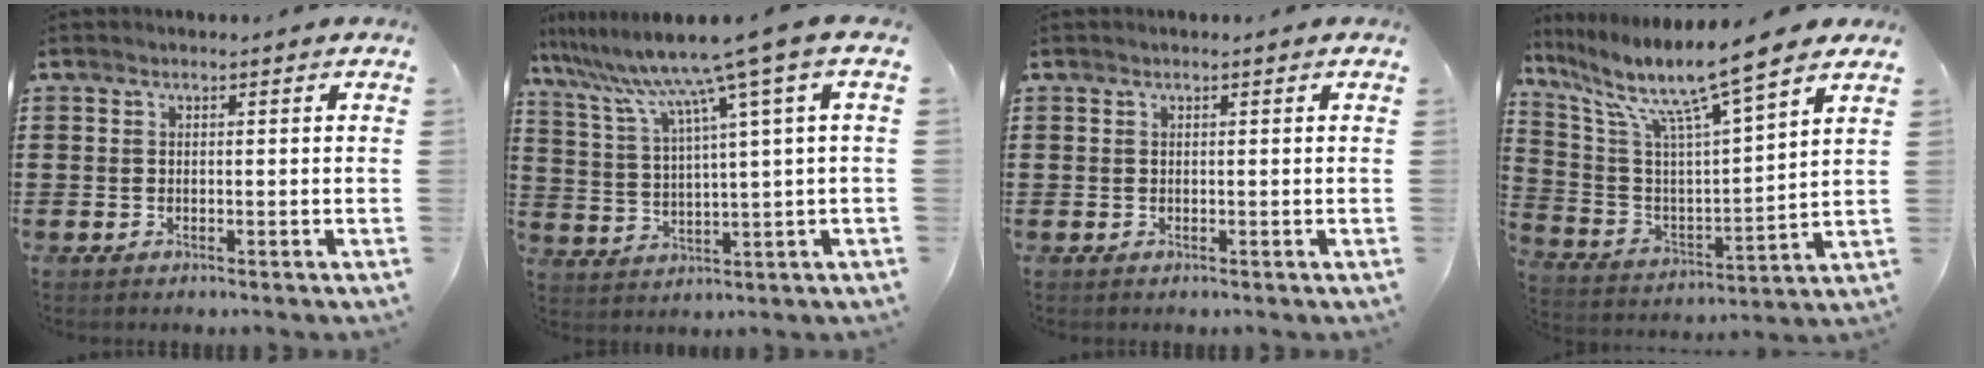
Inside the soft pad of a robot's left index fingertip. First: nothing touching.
{"total": 10.1, "force": [6.7, -1.0, 7.4], "torque": [-0.178, -0.043, 0.102]}
{"total": 0.0}
{"total": 11.1, "force": [8.4, 0.5, 7.2], "torque": [-0.163, -0.059, 0.133]}